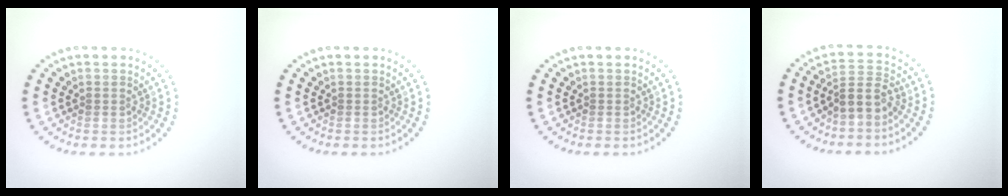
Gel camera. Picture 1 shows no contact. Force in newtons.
{"total": 0.0}
{"total": 0.0}
{"total": 2.8, "press": 2.2, "slide": 1.7}